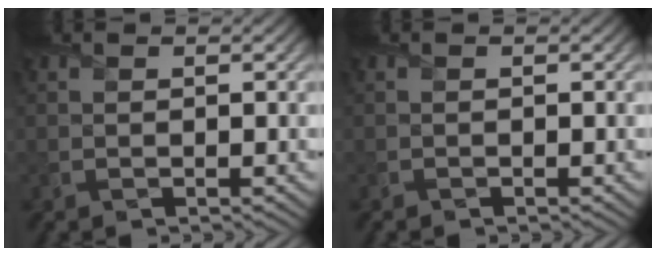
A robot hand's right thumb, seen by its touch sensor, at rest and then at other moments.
{"total": 0.5, "force": [-0.5, 0.0, -0.1], "torque": [0.003, -0.004, -0.008]}